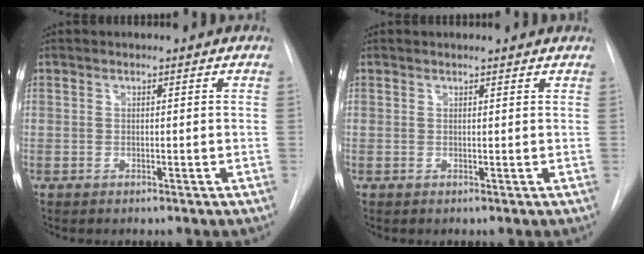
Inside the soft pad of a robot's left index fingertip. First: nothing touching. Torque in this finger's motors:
{"motor_torque": [0.09, -0.08, -0.02, 0.00]}